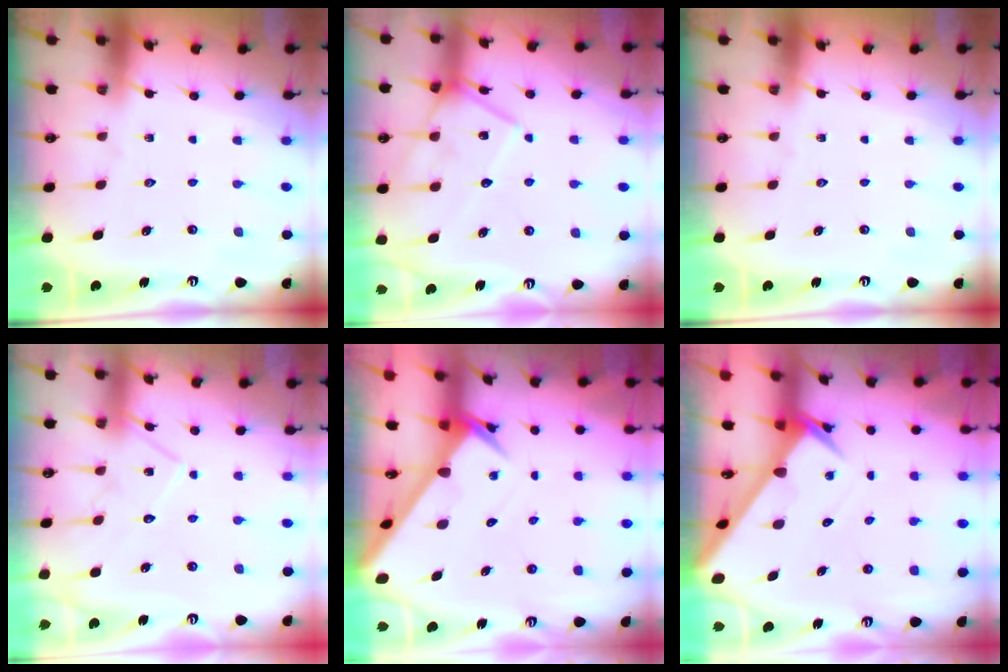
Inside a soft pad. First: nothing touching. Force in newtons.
{"total": 13.1, "press": 13.0, "slide": 0.9}
{"total": 0.0}
{"total": 10.8, "press": 10.8, "slide": 0.6}
{"total": 2.7, "press": 2.7, "slide": 0.1}
{"total": 2.7, "press": 2.7, "slide": 0.1}